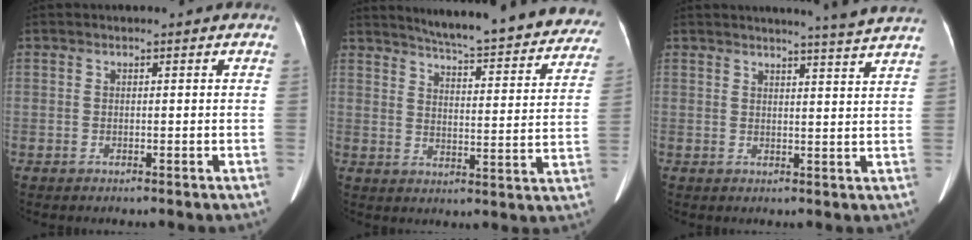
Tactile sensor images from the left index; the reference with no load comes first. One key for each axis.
{"total": 26.0, "fx": 23.7, "fy": 3.3, "fz": 10.2, "tx": -0.136, "ty": -0.069, "tz": 0.279}
{"total": 7.1, "fx": 6.6, "fy": -1.7, "fz": 2.1, "tx": -0.034, "ty": -0.023, "tz": 0.068}